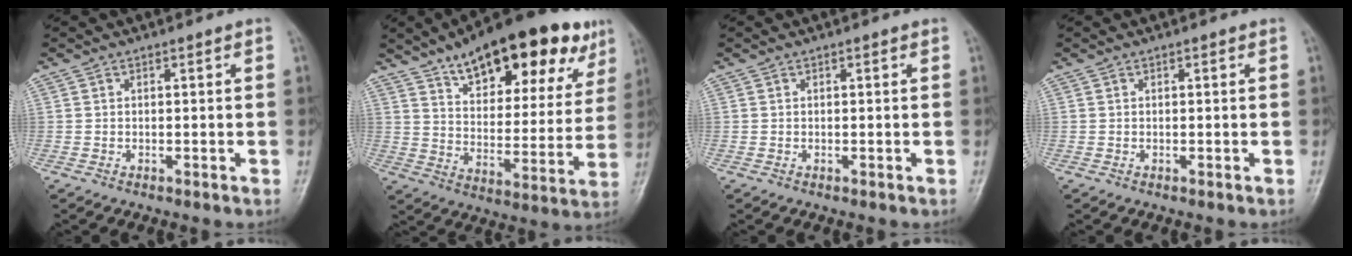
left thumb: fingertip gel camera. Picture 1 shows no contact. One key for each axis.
{"total": 25.2, "fx": 16.0, "fy": 10.4, "fz": 16.5, "tx": -0.197, "ty": -0.037, "tz": 0.234}
{"total": 0.0}
{"total": 0.0}